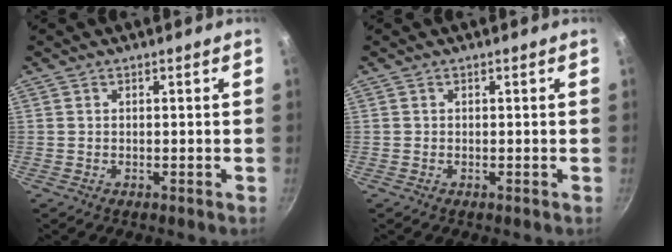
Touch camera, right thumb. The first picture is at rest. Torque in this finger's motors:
{"motor_torque": [0.01, -0.27, 0.16, 0.21, 0.06]}